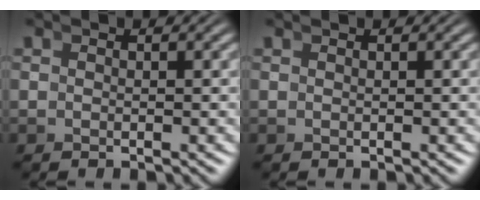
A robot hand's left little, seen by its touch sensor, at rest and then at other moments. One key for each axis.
{"total": 0.0}